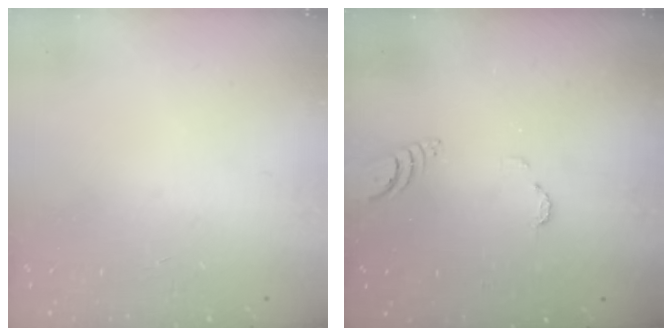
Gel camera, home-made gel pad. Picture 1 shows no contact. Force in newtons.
{"total": 3.3, "press": 3.3, "slide": 0.3}